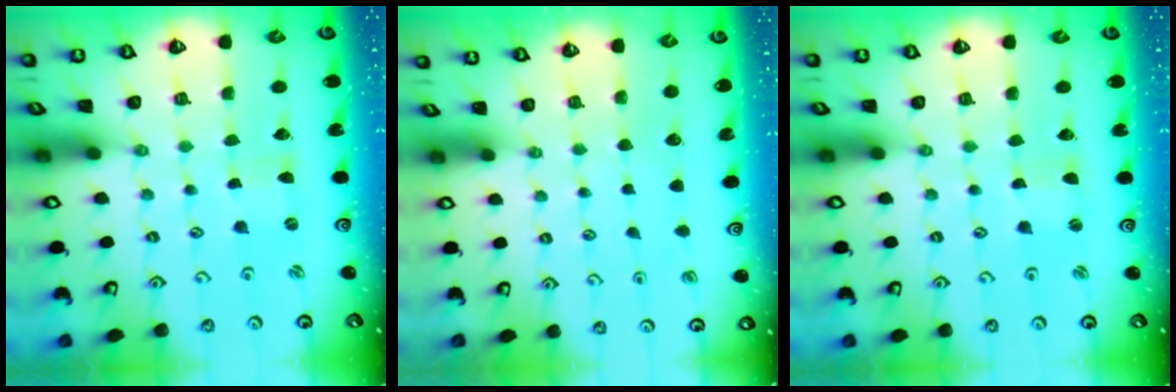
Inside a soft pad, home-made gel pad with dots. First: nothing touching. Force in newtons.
{"total": 0.0}
{"total": 0.8, "press": 0.8, "slide": 0.0}